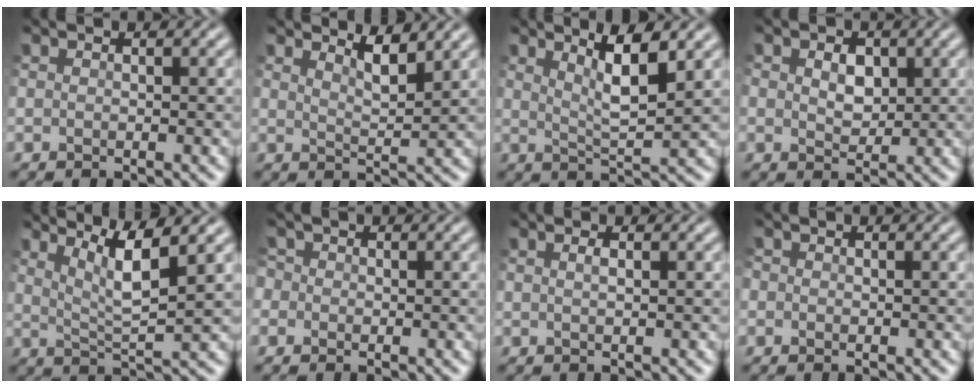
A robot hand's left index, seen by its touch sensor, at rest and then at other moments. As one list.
[{"total": 2.4, "force": [1.9, 0.5, 1.4], "torque": [-0.019, -0.006, 0.030]}, {"total": 4.1, "force": [2.0, 0.8, 3.5], "torque": [-0.056, -0.007, 0.034]}, {"total": 2.0, "force": [0.2, 1.5, 1.2], "torque": [-0.027, -0.005, 0.005]}, {"total": 4.5, "force": [2.4, 0.7, 3.8], "torque": [-0.063, -0.004, 0.045]}, {"total": 1.6, "force": [-0.2, 1.6, 0.4], "torque": [-0.011, 0.009, -0.014]}, {"total": 0.7, "force": [0.0, 0.2, 0.6], "torque": [-0.010, 0.003, -0.001]}, {"total": 0.6, "force": [-0.3, 0.5, -0.1], "torque": [0.003, -0.001, -0.008]}]